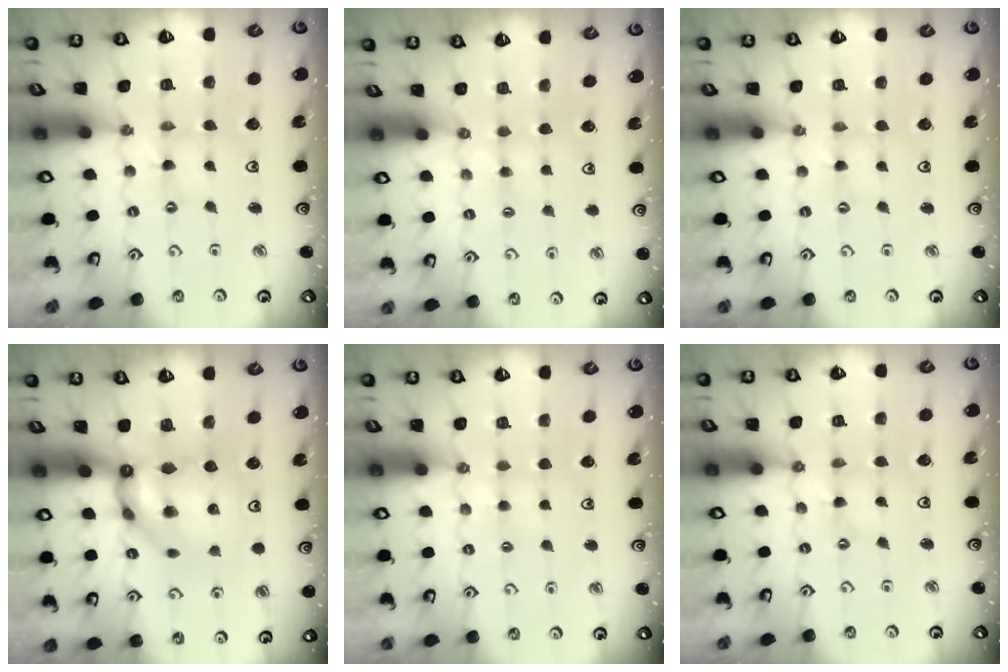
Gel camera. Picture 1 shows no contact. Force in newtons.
{"total": 2.3, "press": 2.3, "slide": 0.4}
{"total": 0.0}
{"total": 10.4, "press": 10.4, "slide": 0.8}
{"total": 3.4, "press": 3.4, "slide": 0.4}
{"total": 0.0}